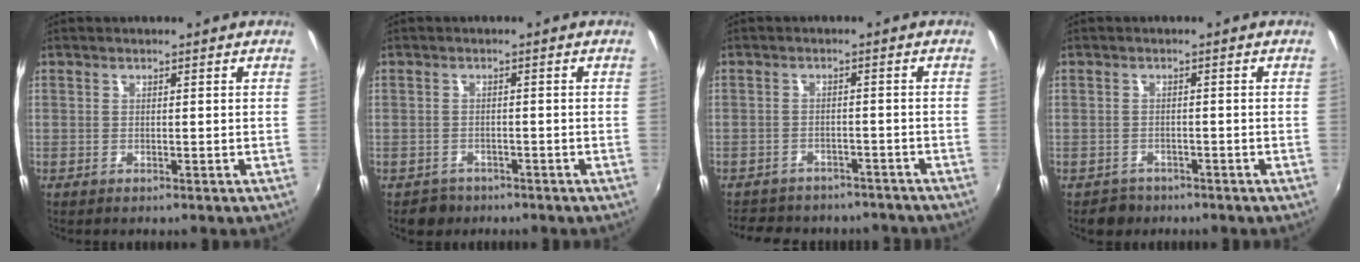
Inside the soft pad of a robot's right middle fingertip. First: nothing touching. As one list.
[{"total": 3.0, "force": [-2.0, 2.2, 0.4], "torque": [-0.017, 0.000, -0.031]}, {"total": 13.4, "force": [-11.3, 5.5, 4.6], "torque": [-0.105, -0.003, -0.149]}, {"total": 3.0, "force": [-2.1, 2.1, 0.3], "torque": [-0.015, 0.000, -0.033]}]